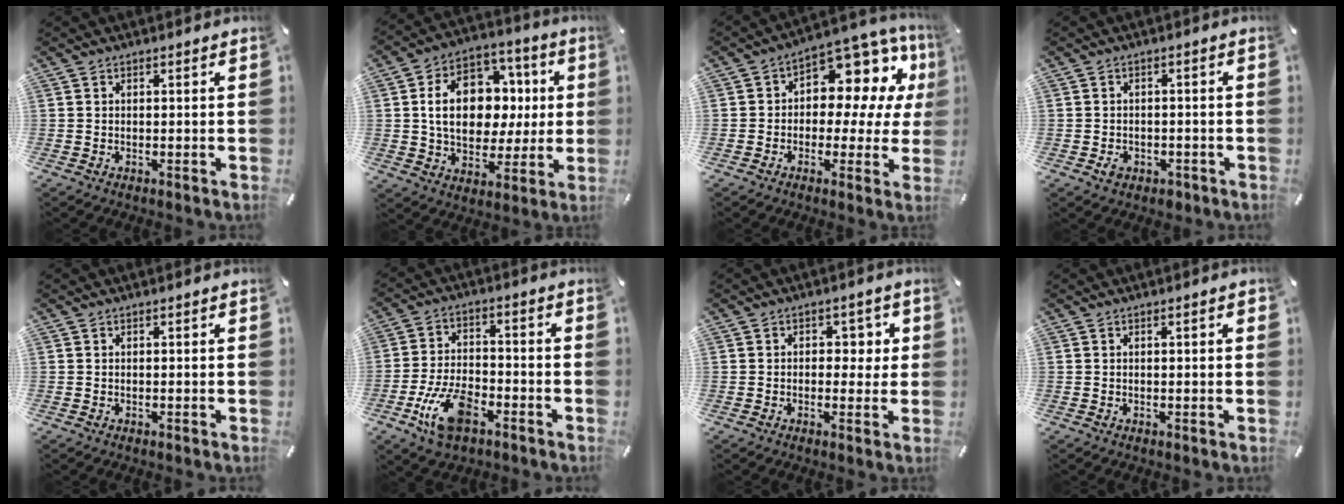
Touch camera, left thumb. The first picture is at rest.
{"total": 16.5, "force": [1.6, 12.7, 10.4], "torque": [-0.178, 0.010, 0.036]}
{"total": 10.1, "force": [3.8, 6.9, 6.4], "torque": [-0.091, -0.043, 0.068]}
{"total": 3.1, "force": [-1.3, 2.4, 1.4], "torque": [-0.024, 0.006, -0.022]}
{"total": 0.0}
{"total": 11.8, "force": [-5.8, 6.3, 8.1], "torque": [-0.169, 0.022, -0.105]}
{"total": 4.2, "force": [0.4, 3.0, 2.8], "torque": [-0.027, -0.001, -0.004]}
{"total": 1.6, "force": [0.2, 0.3, 1.6], "torque": [-0.029, 0.001, 0.003]}